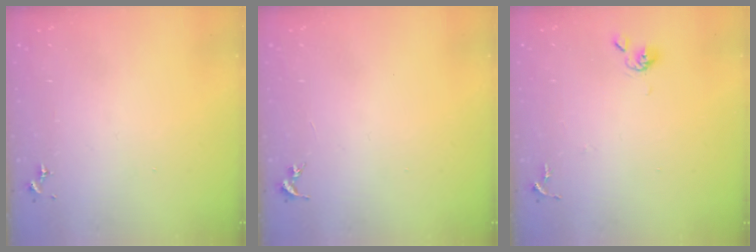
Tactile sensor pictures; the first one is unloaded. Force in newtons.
{"total": 0.0}
{"total": 4.8, "press": 4.7, "slide": 0.6}